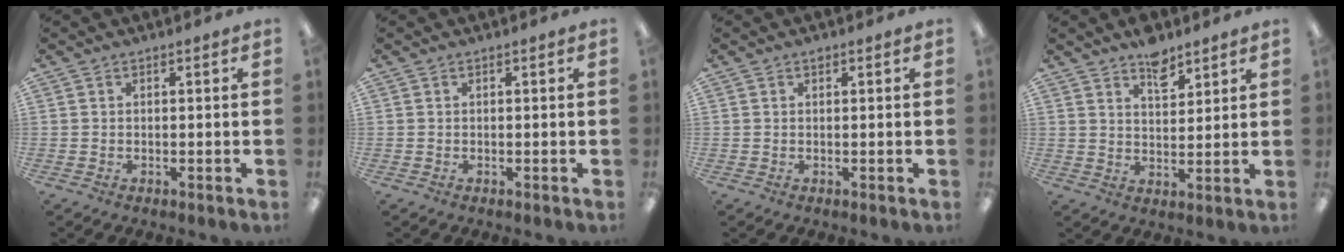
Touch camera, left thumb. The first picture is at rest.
{"total": 0.0}
{"total": 0.7, "force": [0.5, 0.3, 0.4], "torque": [-0.009, 0.003, 0.008]}
{"total": 6.7, "force": [5.2, 3.2, 2.9], "torque": [-0.032, -0.030, 0.089]}